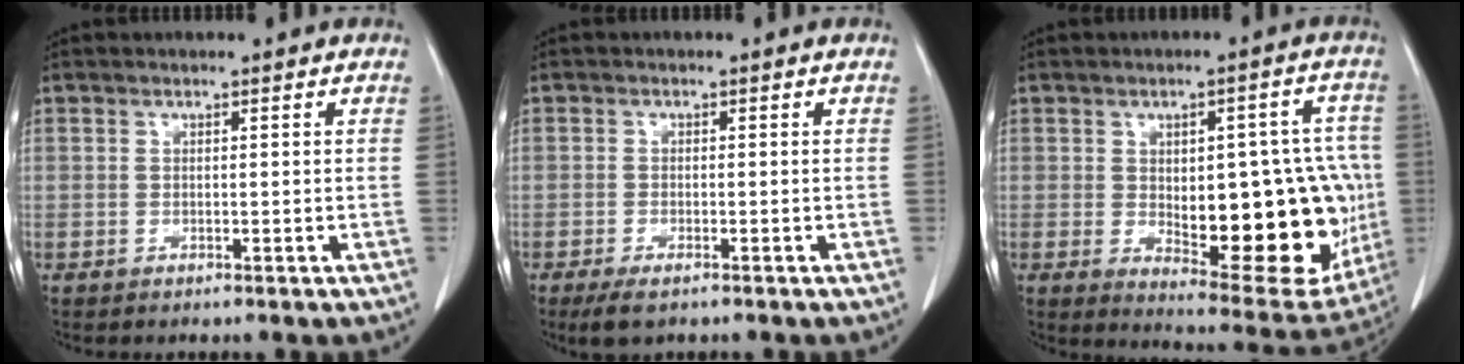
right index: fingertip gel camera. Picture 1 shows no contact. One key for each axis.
{"total": 3.5, "fx": -2.5, "fy": 1.1, "fz": 2.3, "tx": -0.044, "ty": -0.007, "tz": -0.038}
{"total": 20.4, "fx": -2.2, "fy": 7.7, "fz": 18.8, "tx": -0.206, "ty": 0.012, "tz": 0.000}